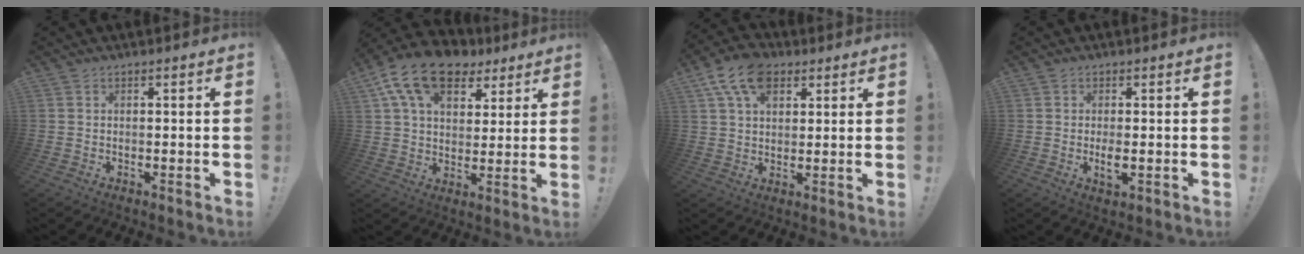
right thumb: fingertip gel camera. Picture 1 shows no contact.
{"total": 16.1, "force": [8.8, 9.7, 9.3], "torque": [-0.160, -0.043, 0.161]}
{"total": 12.1, "force": [6.0, 7.6, 7.2], "torque": [-0.110, -0.015, 0.110]}
{"total": 2.9, "force": [-0.4, 1.3, 2.6], "torque": [-0.046, -0.003, -0.008]}